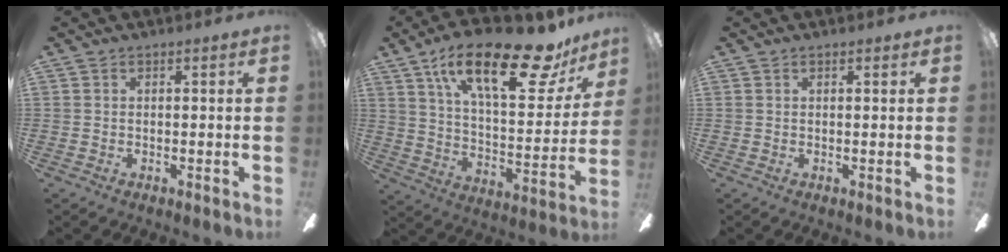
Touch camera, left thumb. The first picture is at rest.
{"total": 26.0, "force": [16.1, 9.4, 18.1], "torque": [-0.276, -0.083, 0.263]}
{"total": 0.5, "force": [0.4, 0.1, 0.3], "torque": [0.000, -0.002, 0.005]}